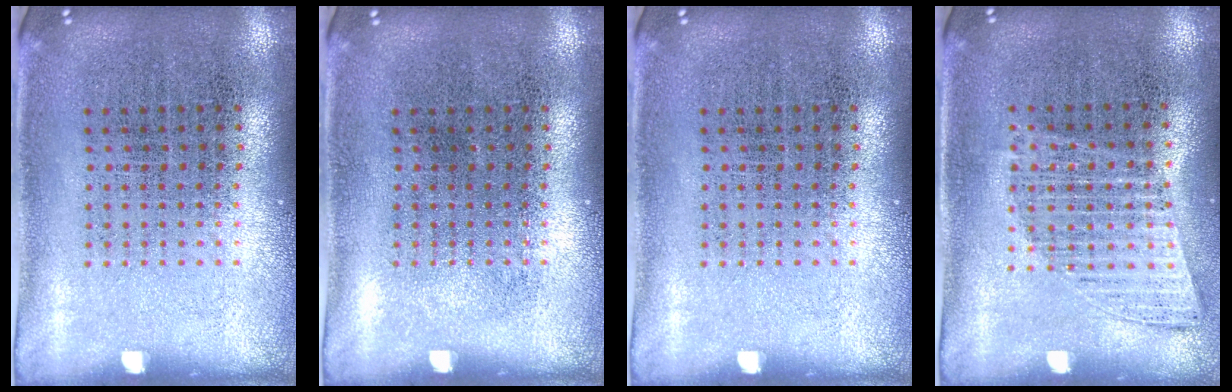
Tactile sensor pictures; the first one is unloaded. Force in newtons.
{"total": 0.0}
{"total": 0.0}
{"total": 1.0, "press": 1.0, "slide": 0.2}